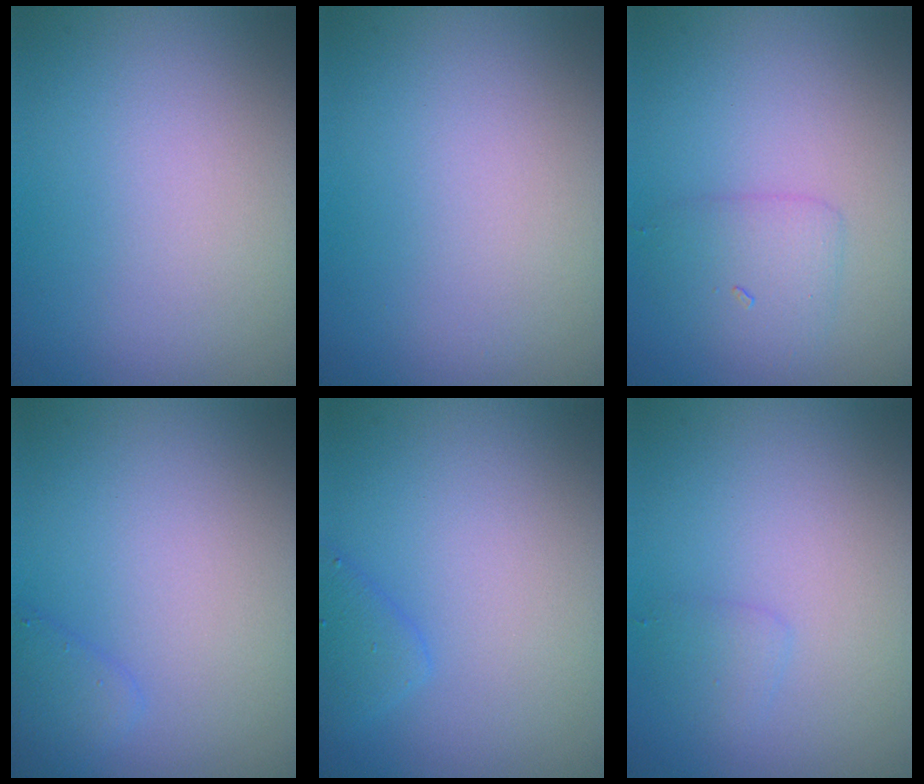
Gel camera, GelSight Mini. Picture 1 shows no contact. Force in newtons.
{"total": 0.0}
{"total": 2.3, "press": 2.3, "slide": 0.1}
{"total": 1.5, "press": 1.5, "slide": 0.1}
{"total": 1.7, "press": 1.7, "slide": 0.1}
{"total": 1.1, "press": 1.1, "slide": 0.1}